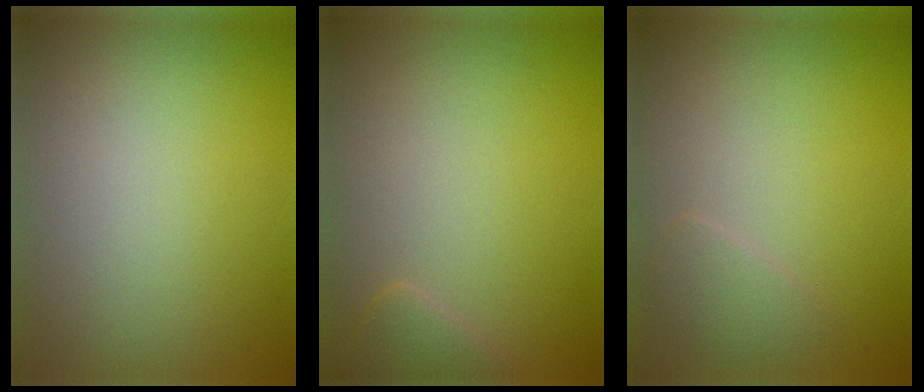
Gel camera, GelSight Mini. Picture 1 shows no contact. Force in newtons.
{"total": 0.9, "press": 0.9, "slide": 0.1}
{"total": 1.3, "press": 1.3, "slide": 0.1}